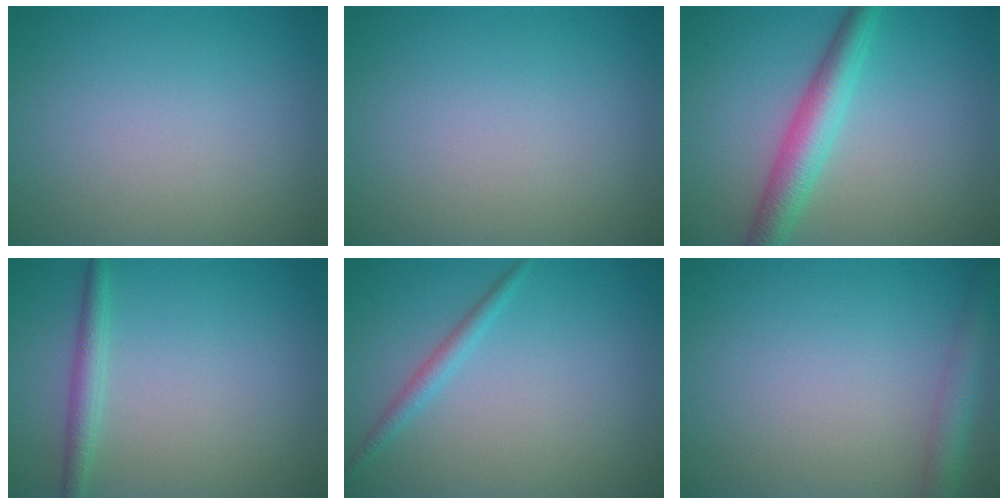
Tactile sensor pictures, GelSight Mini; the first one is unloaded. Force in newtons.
{"total": 0.0}
{"total": 4.3, "press": 4.3, "slide": 0.2}
{"total": 1.9, "press": 1.9, "slide": 0.0}
{"total": 1.5, "press": 1.5, "slide": 0.1}
{"total": 2.8, "press": 2.8, "slide": 0.2}